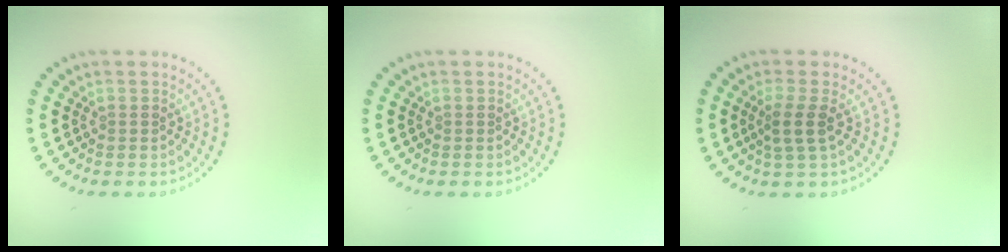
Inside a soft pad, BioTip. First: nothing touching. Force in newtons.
{"total": 0.0}
{"total": 2.3, "press": 1.8, "slide": 1.3}